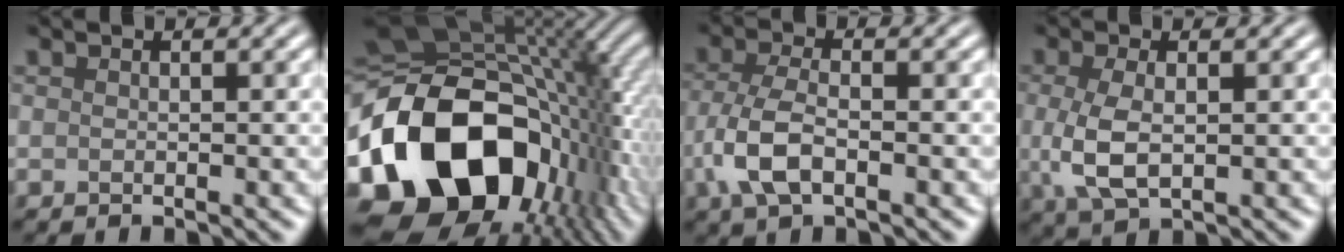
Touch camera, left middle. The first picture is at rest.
{"total": 18.0, "force": [-4.2, 12.3, 12.5], "torque": [-0.242, -0.020, -0.061]}
{"total": 4.5, "force": [-1.7, 2.1, 3.6], "torque": [-0.083, 0.002, -0.039]}
{"total": 4.2, "force": [-0.1, 2.1, 3.6], "torque": [-0.093, -0.005, 0.001]}